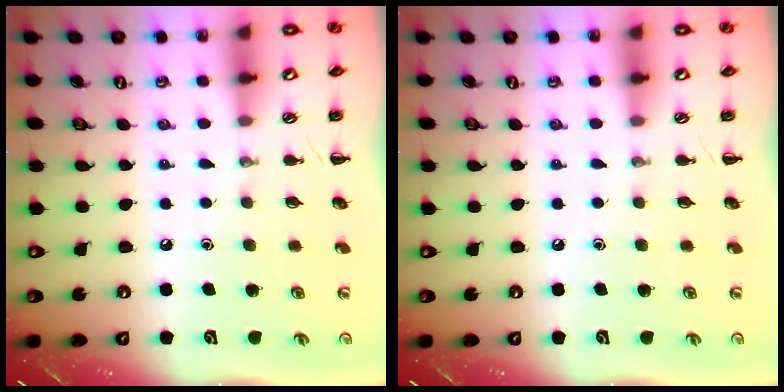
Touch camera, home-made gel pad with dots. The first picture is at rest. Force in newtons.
{"total": 0.0}